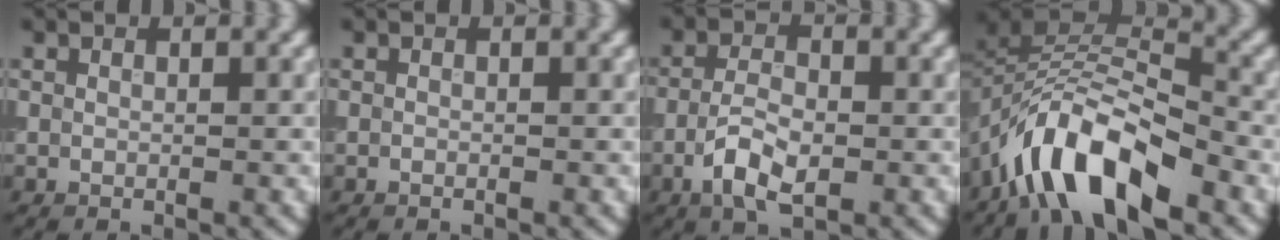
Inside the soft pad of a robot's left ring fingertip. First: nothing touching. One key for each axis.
{"total": 0.0}
{"total": 4.3, "fx": -1.8, "fy": 2.0, "fz": 3.4, "tx": -0.069, "ty": 0.001, "tz": -0.041}
{"total": 8.5, "fx": -5.3, "fy": 3.4, "fz": 5.7, "tx": -0.089, "ty": 0.008, "tz": -0.106}